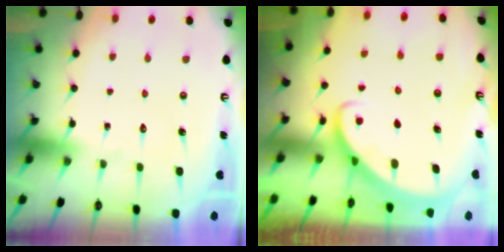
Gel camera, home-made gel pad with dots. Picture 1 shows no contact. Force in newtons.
{"total": 2.6, "press": 2.6, "slide": 0.3}